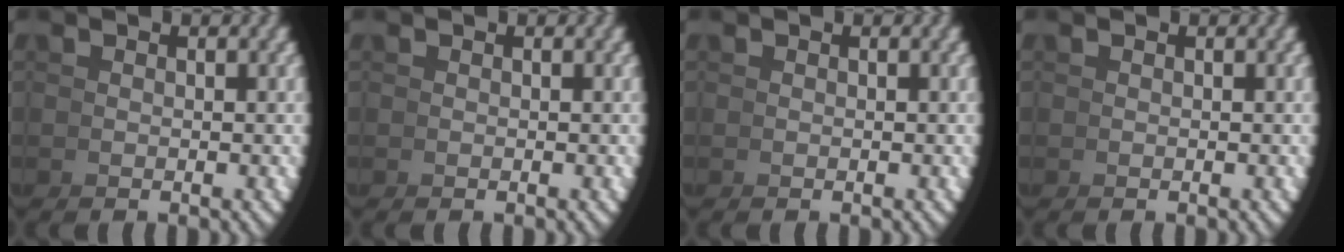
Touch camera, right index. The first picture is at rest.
{"total": 0.0}
{"total": 0.0}
{"total": 0.0}